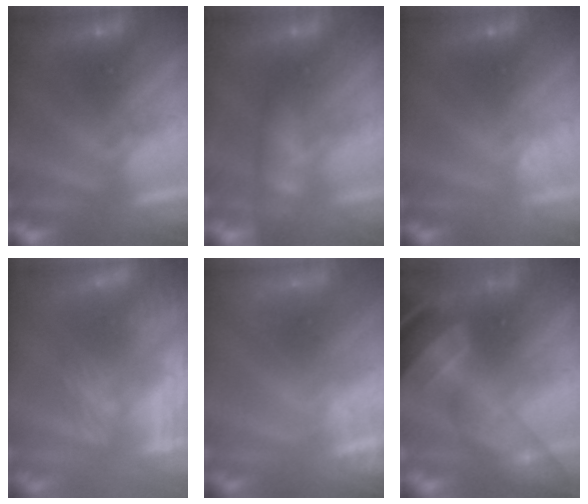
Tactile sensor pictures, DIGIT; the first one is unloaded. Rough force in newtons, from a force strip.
{"total": 4.9}
{"total": 1.7}
{"total": 4.7}
{"total": 2.6}
{"total": 7.4}